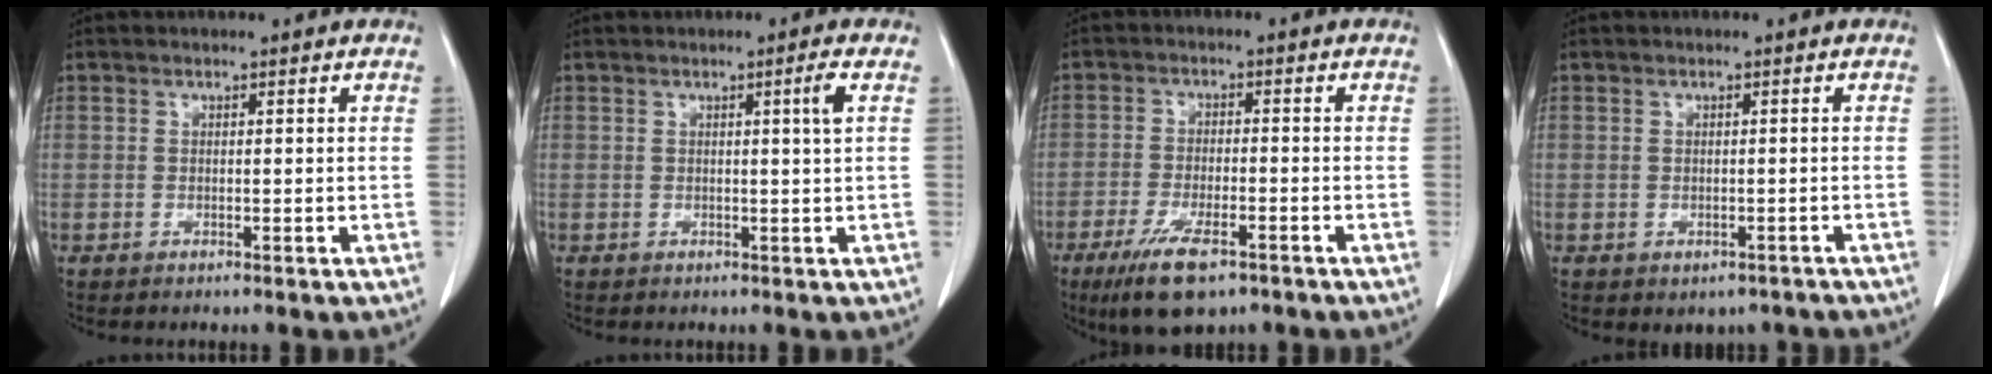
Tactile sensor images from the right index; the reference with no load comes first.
{"total": 2.2, "force": [0.6, -0.8, 2.0], "torque": [-0.034, -0.006, 0.013]}
{"total": 8.7, "force": [-5.5, 2.4, 6.3], "torque": [-0.116, -0.016, -0.089]}
{"total": 3.5, "force": [-2.4, 2.4, 0.8], "torque": [-0.001, 0.010, -0.028]}